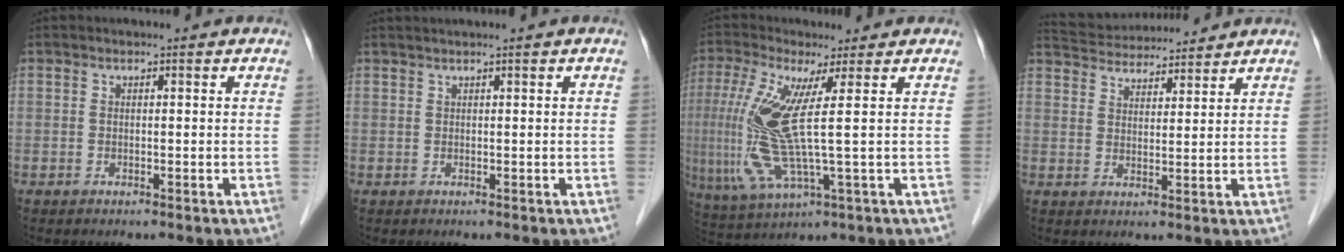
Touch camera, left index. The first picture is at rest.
{"total": 1.1, "force": [1.0, -0.2, 0.4], "torque": [-0.007, 0.018, 0.025]}
{"total": 11.1, "force": [1.2, 0.1, 11.1], "torque": [-0.262, -0.008, 0.022]}
{"total": 11.5, "force": [11.0, 2.4, 2.7], "torque": [-0.050, 0.031, 0.174]}